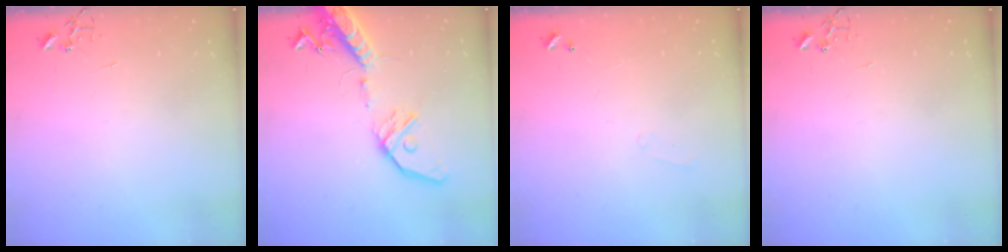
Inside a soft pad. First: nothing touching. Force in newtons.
{"total": 17.0, "press": 16.7, "slide": 3.3}
{"total": 5.0, "press": 5.0, "slide": 0.9}
{"total": 0.0}